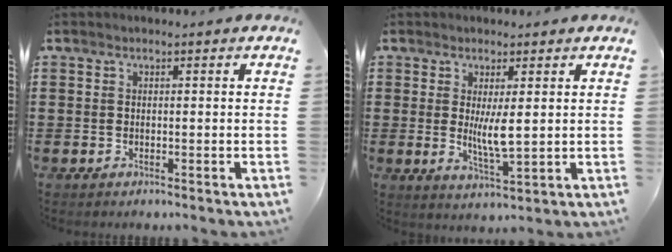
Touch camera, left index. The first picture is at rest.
{"total": 5.4, "force": [0.8, 1.2, 5.2], "torque": [-0.098, -0.007, 0.009]}